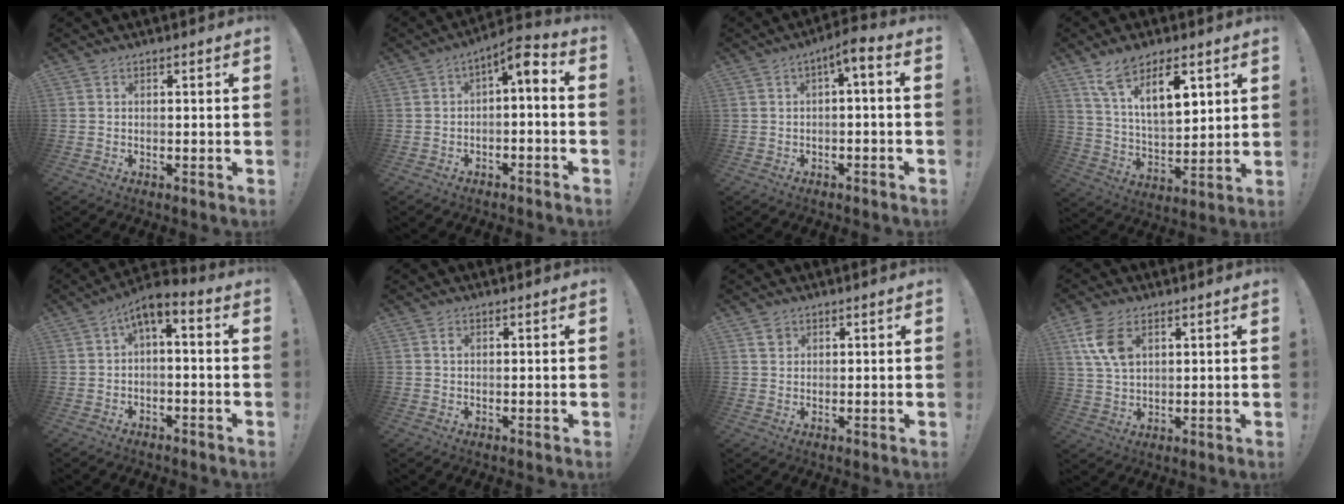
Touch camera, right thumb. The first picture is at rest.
{"total": 5.2, "force": [-0.3, 1.4, 5.0], "torque": [-0.078, -0.003, -0.007]}
{"total": 4.5, "force": [-0.6, 0.8, 4.4], "torque": [-0.076, 0.002, -0.011]}
{"total": 13.7, "force": [8.2, 6.0, 9.2], "torque": [-0.157, -0.031, 0.146]}
{"total": 4.3, "force": [-0.1, 1.4, 4.0], "torque": [-0.070, -0.002, -0.001]}
{"total": 0.9, "force": [0.3, 0.6, 0.6], "torque": [-0.005, 0.000, 0.004]}
{"total": 2.2, "force": [1.4, 1.5, 0.6], "torque": [0.002, -0.007, 0.025]}
{"total": 9.5, "force": [4.2, 5.7, 6.4], "torque": [-0.125, -0.009, 0.081]}